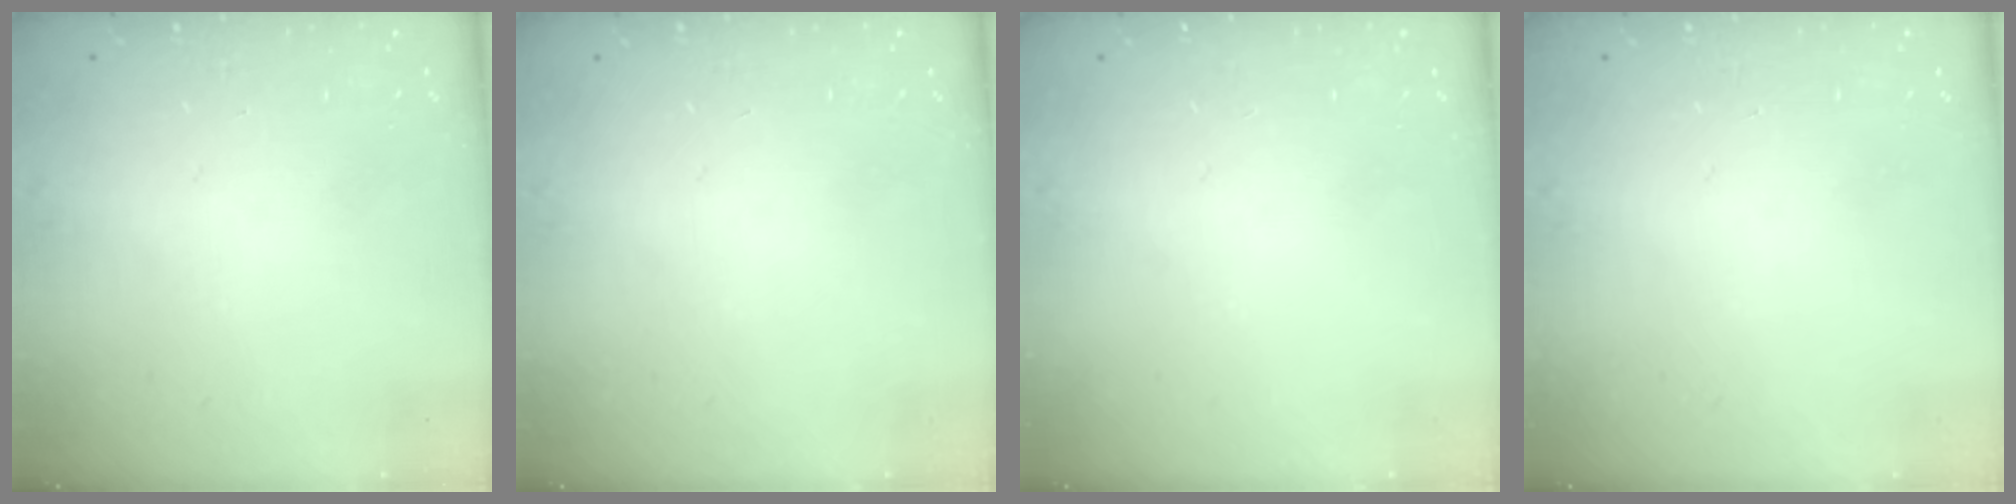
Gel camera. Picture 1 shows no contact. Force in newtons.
{"total": 0.0}
{"total": 0.0}
{"total": 0.0}